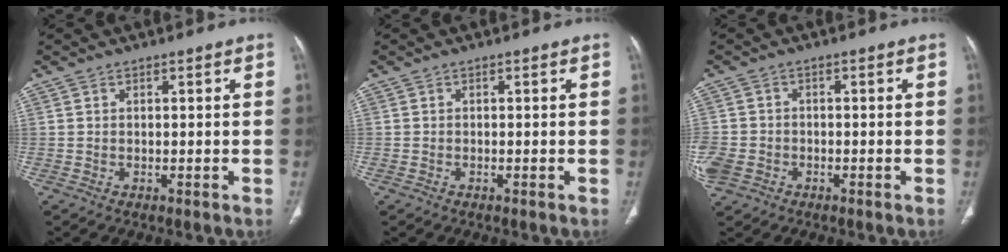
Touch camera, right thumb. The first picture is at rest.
{"total": 0.0}
{"total": 6.1, "force": [-2.3, 5.0, 2.5], "torque": [-0.069, 0.015, -0.037]}